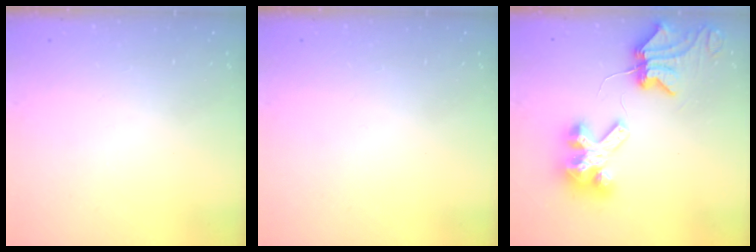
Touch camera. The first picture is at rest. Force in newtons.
{"total": 0.0}
{"total": 10.0, "press": 9.9, "slide": 1.6}